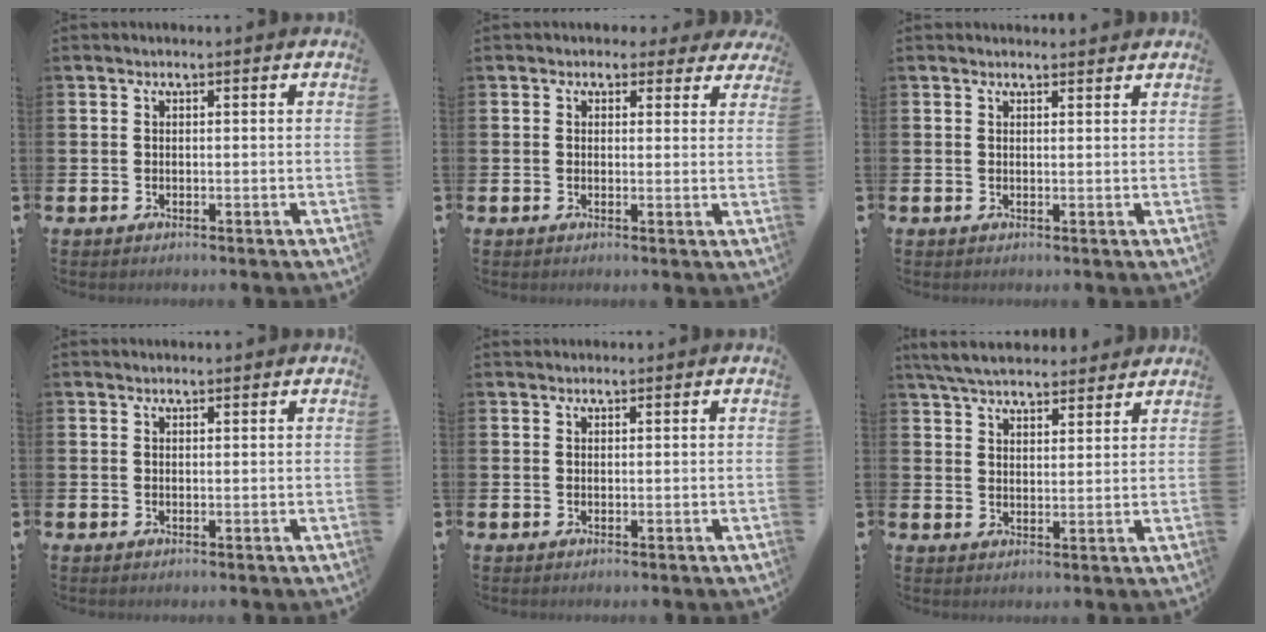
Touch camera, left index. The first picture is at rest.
{"total": 2.0, "force": [1.5, 1.3, 0.2], "torque": [0.006, -0.003, 0.021]}
{"total": 1.2, "force": [1.2, 0.2, 0.0], "torque": [0.008, -0.005, 0.019]}
{"total": 0.7, "force": [0.7, 0.2, 0.1], "torque": [0.008, -0.002, 0.011]}
{"total": 0.9, "force": [0.8, 0.3, 0.0], "torque": [0.008, -0.001, 0.014]}
{"total": 5.7, "force": [5.5, 1.2, 1.2], "torque": [-0.040, -0.023, 0.099]}